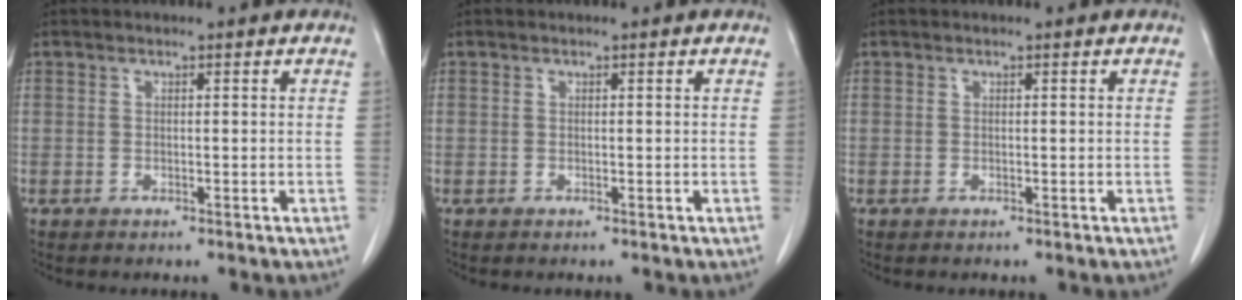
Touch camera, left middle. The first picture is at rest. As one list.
[{"total": 0.0}, {"total": 0.0}]